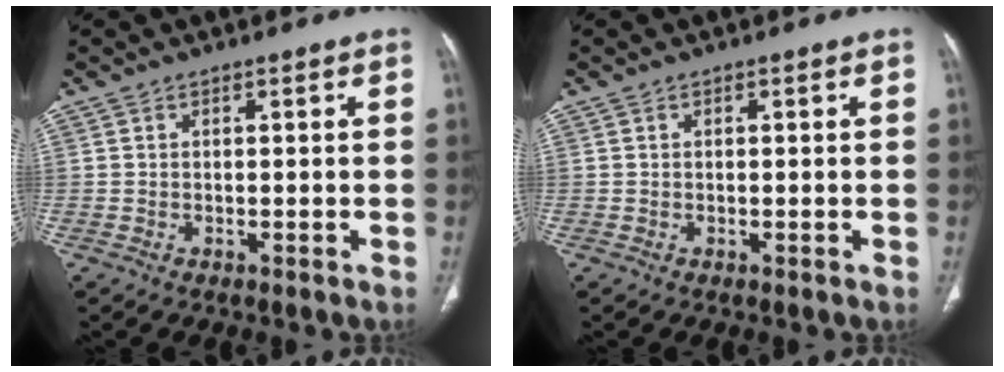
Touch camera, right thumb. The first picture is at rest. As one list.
[{"total": 0.0}]